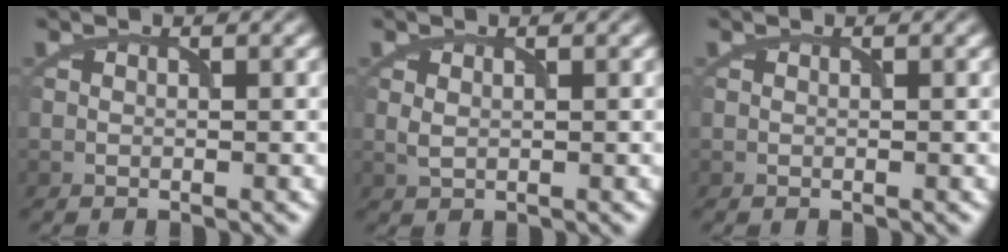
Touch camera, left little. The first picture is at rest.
{"total": 0.9, "force": [0.2, 0.5, 0.7], "torque": [-0.021, -0.002, 0.007]}
{"total": 0.0}